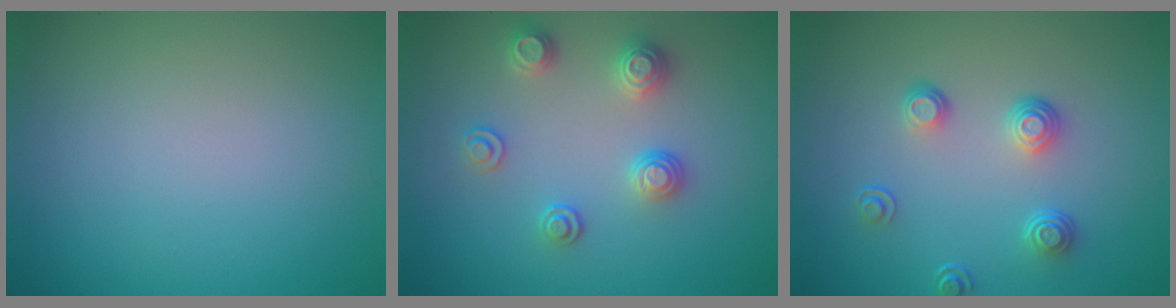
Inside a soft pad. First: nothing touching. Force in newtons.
{"total": 2.6, "press": 2.6, "slide": 0.2}
{"total": 2.6, "press": 1.7, "slide": 2.0}